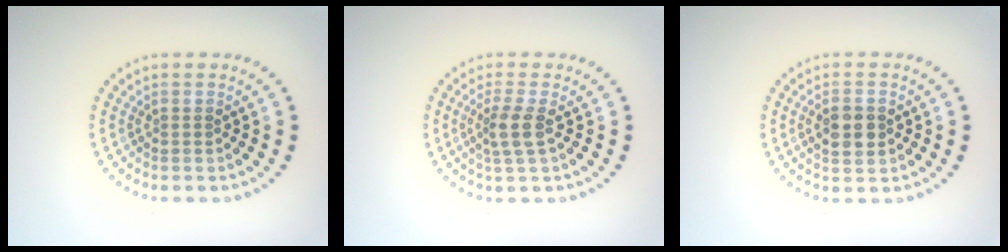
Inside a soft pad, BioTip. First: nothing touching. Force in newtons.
{"total": 2.3, "press": 1.9, "slide": 1.3}
{"total": 2.6, "press": 2.6, "slide": 0.2}